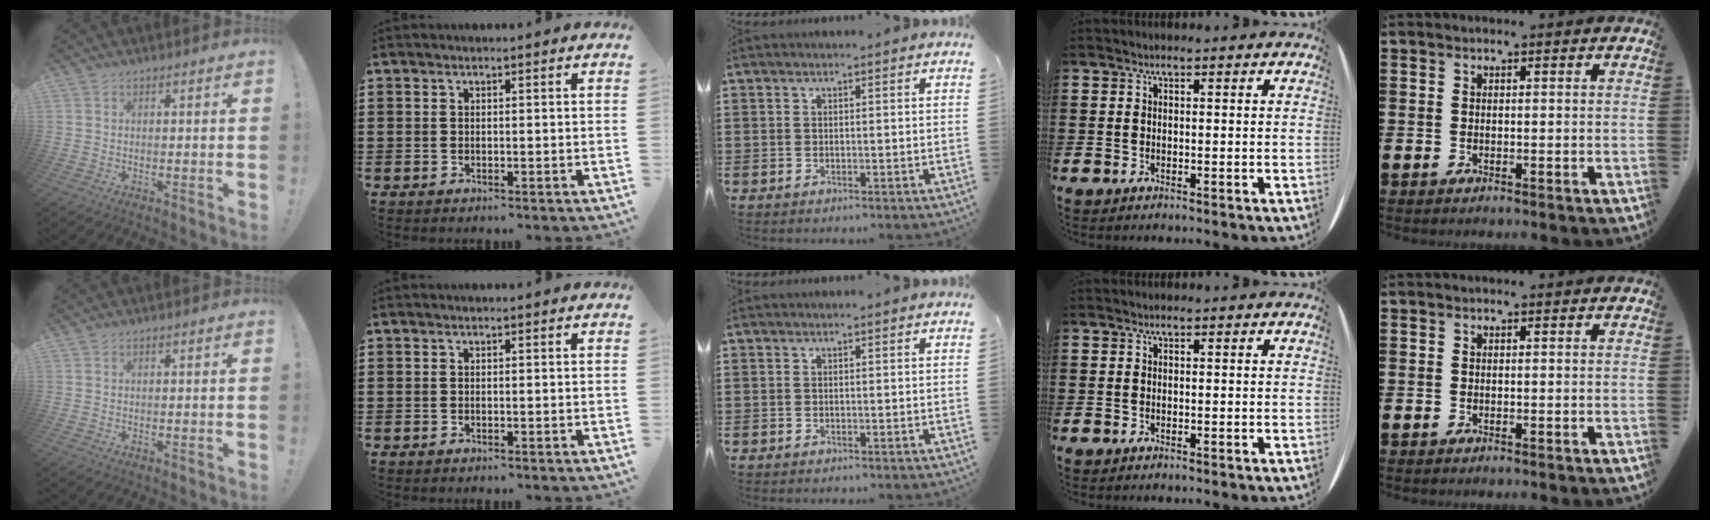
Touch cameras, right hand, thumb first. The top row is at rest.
{}